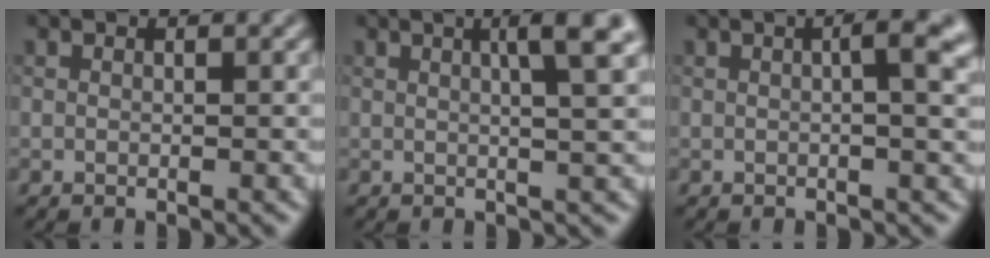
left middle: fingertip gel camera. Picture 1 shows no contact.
{"total": 4.7, "force": [1.6, 0.9, 4.3], "torque": [-0.052, 0.013, 0.019]}
{"total": 3.9, "force": [0.5, 1.0, 3.7], "torque": [-0.047, 0.012, 0.003]}